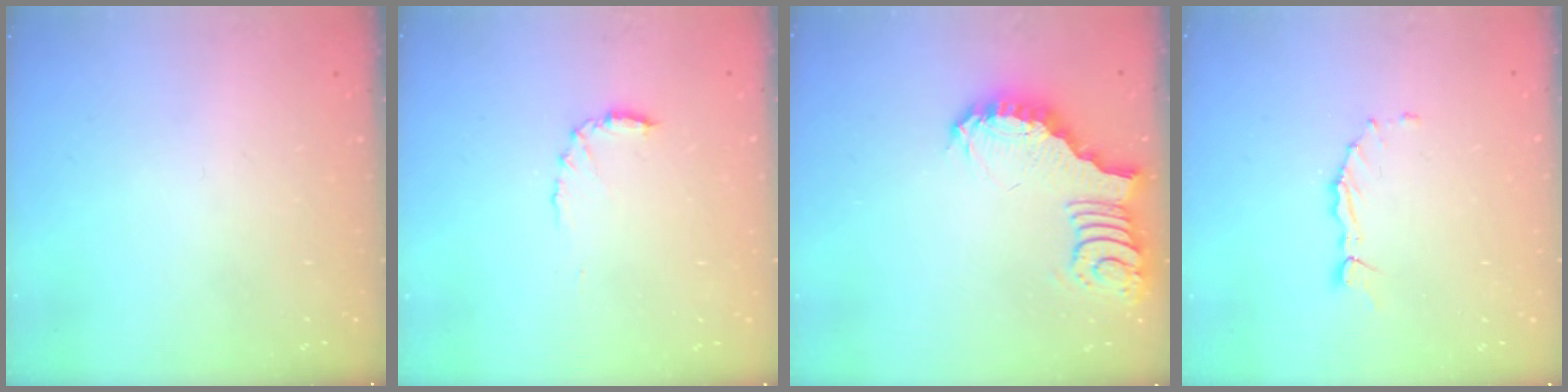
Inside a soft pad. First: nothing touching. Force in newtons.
{"total": 6.8, "press": 6.8, "slide": 0.7}
{"total": 3.6, "press": 3.6, "slide": 0.6}
{"total": 2.1, "press": 2.0, "slide": 0.3}